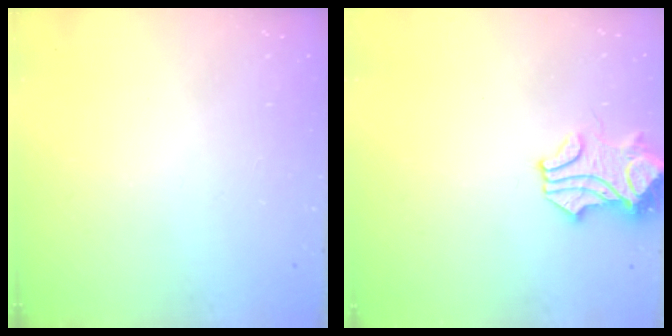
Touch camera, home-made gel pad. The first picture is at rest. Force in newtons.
{"total": 1.9, "press": 1.8, "slide": 0.6}